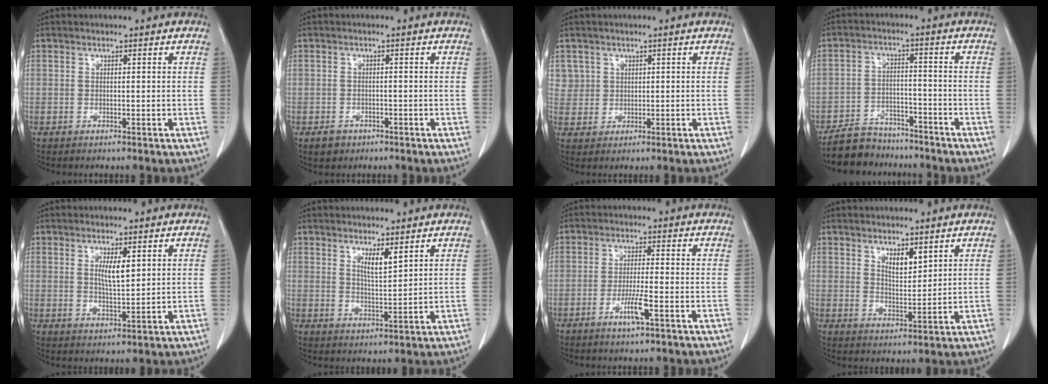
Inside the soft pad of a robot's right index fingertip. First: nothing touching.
{"total": 2.2, "force": [-1.4, 1.7, 0.5], "torque": [-0.011, 0.003, -0.018]}
{"total": 2.8, "force": [1.3, 2.5, -0.3], "torque": [0.023, 0.004, 0.018]}
{"total": 8.4, "force": [-7.6, 3.5, 1.4], "torque": [-0.030, 0.003, -0.134]}
{"total": 4.3, "force": [1.5, 1.0, 3.9], "torque": [-0.072, -0.005, 0.028]}
{"total": 3.7, "force": [2.2, 0.5, 2.9], "torque": [-0.052, -0.009, 0.042]}
{"total": 4.5, "force": [-2.2, -0.1, 4.0], "torque": [-0.077, -0.008, -0.042]}
{"total": 4.1, "force": [2.5, 1.3, 2.9], "torque": [-0.052, -0.006, 0.047]}